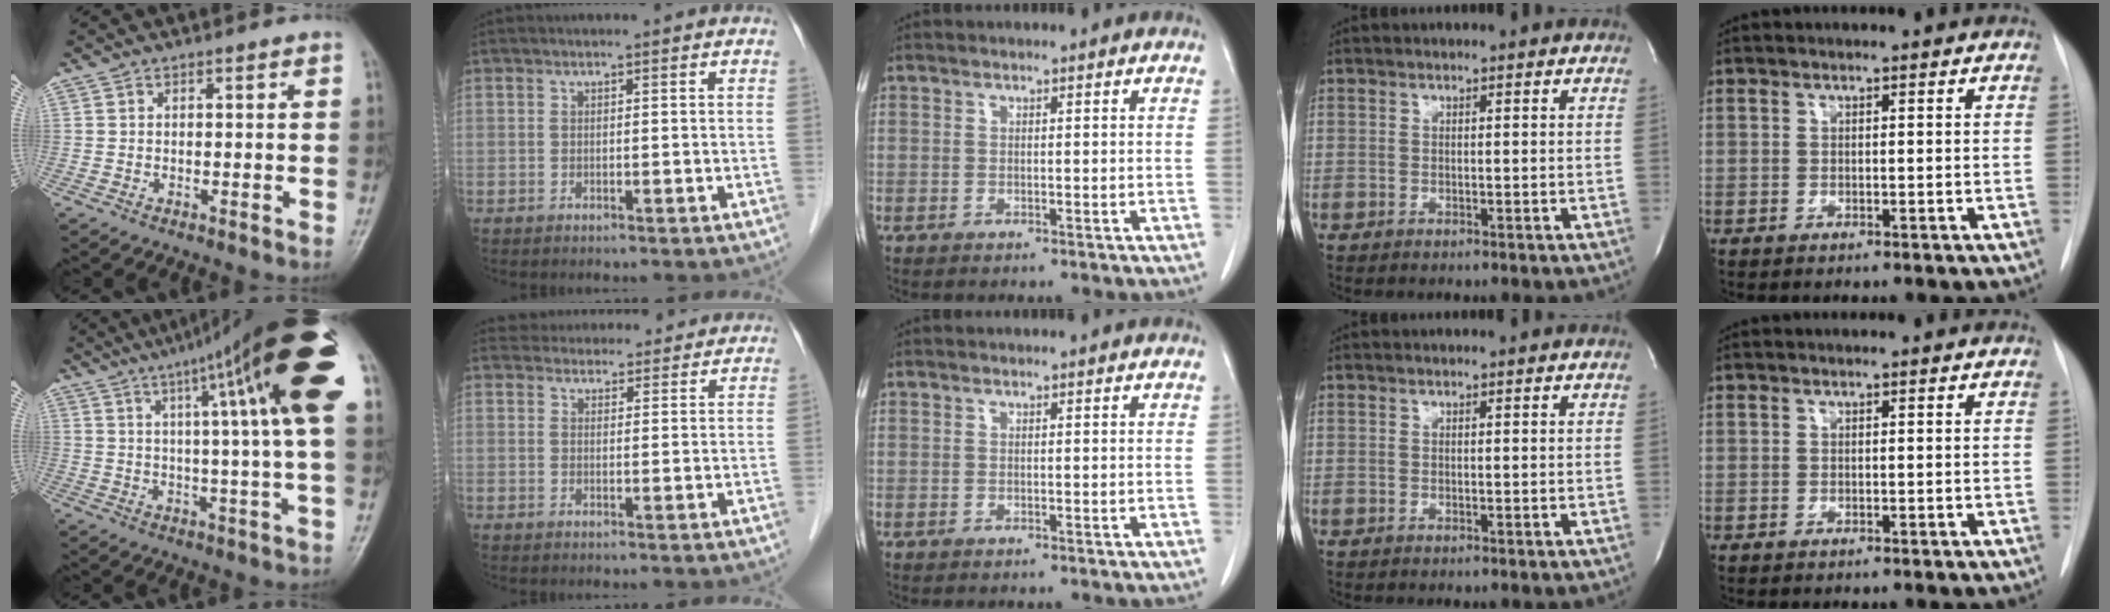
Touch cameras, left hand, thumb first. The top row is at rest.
{"thumb": {"total": 21.3, "force": [8.3, 1.4, 19.6], "torque": [-0.285, 0.000, 0.109]}, "index": {"total": 9.9, "force": [9.4, 2.8, 1.3], "torque": [-0.001, 0.024, 0.112]}}